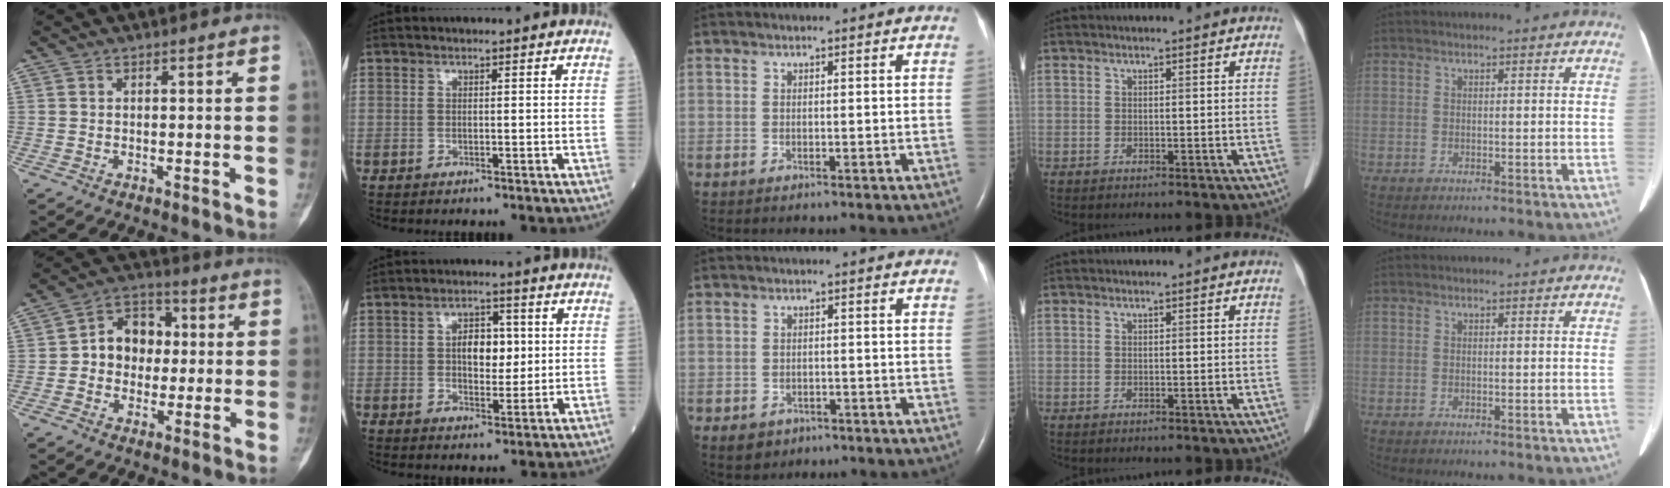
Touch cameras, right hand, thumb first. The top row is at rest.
{"thumb": {"total": 10.1, "force": [0.5, 8.0, 6.1], "torque": [-0.055, 0.026, -0.003]}, "index": {"total": 5.7, "force": [0.8, 3.1, 4.7], "torque": [-0.072, 0.009, 0.015]}, "middle": {"total": 2.9, "force": [-1.7, 2.3, 0.6], "torque": [-0.008, 0.006, -0.016]}}